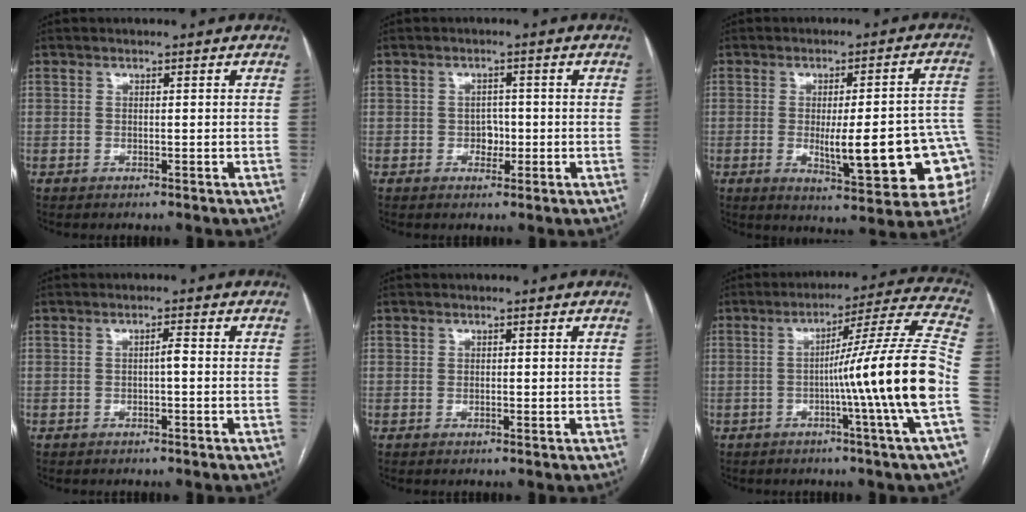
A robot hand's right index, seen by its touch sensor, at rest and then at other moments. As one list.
[{"total": 2.3, "force": [-0.5, 1.7, 1.4], "torque": [-0.013, 0.006, -0.006]}, {"total": 17.7, "force": [-3.9, 3.6, 16.9], "torque": [-0.142, 0.020, -0.029]}, {"total": 1.3, "force": [-0.2, 0.2, 1.3], "torque": [-0.019, 0.003, -0.003]}, {"total": 0.6, "force": [0.0, 0.4, 0.5], "torque": [-0.008, -0.002, 0.001]}, {"total": 16.7, "force": [-3.6, -3.3, 16.0], "torque": [-0.225, -0.002, -0.065]}]